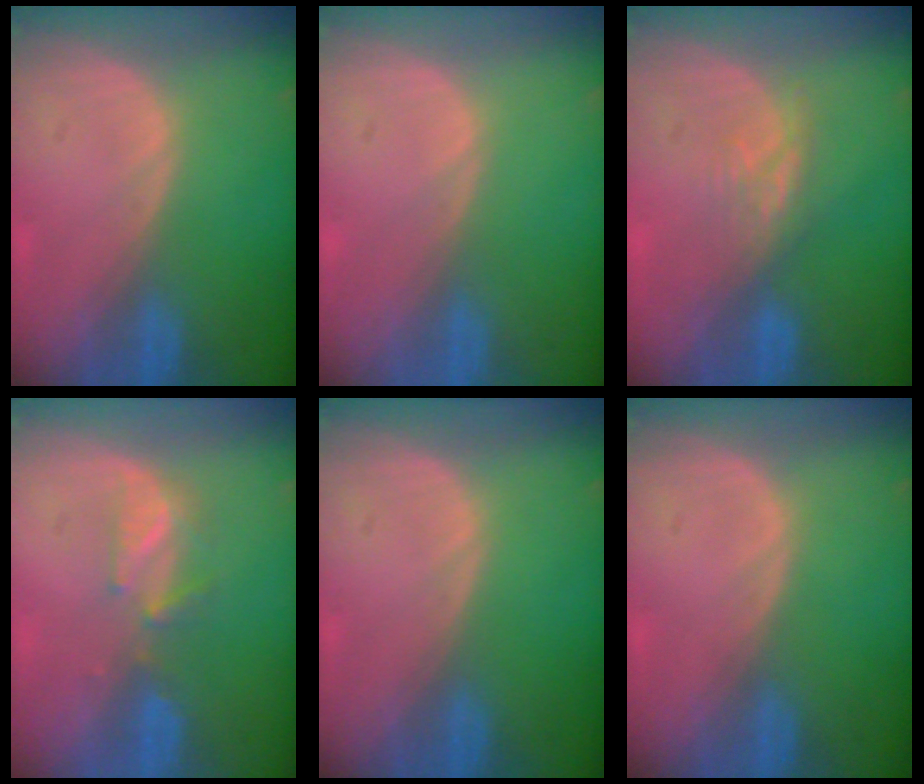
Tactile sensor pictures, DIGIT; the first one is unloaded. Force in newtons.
{"total": 0.0}
{"total": 3.3, "press": 3.2, "slide": 0.5}
{"total": 3.4, "press": 3.3, "slide": 0.7}
{"total": 0.0}
{"total": 0.0}